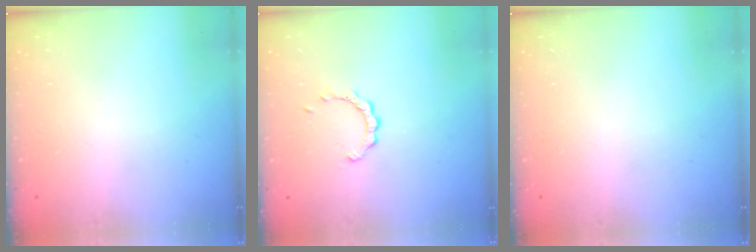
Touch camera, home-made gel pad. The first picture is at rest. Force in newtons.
{"total": 2.2, "press": 2.2, "slide": 0.2}
{"total": 0.0}